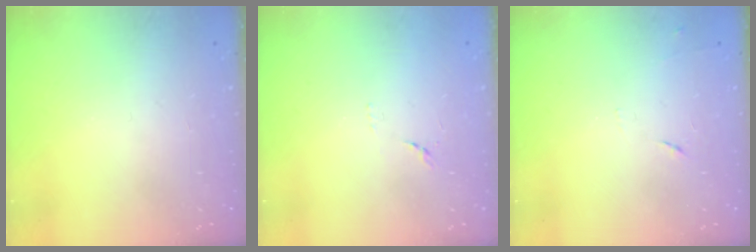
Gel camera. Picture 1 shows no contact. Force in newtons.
{"total": 7.6, "press": 7.6, "slide": 0.7}
{"total": 4.3, "press": 4.3, "slide": 0.6}